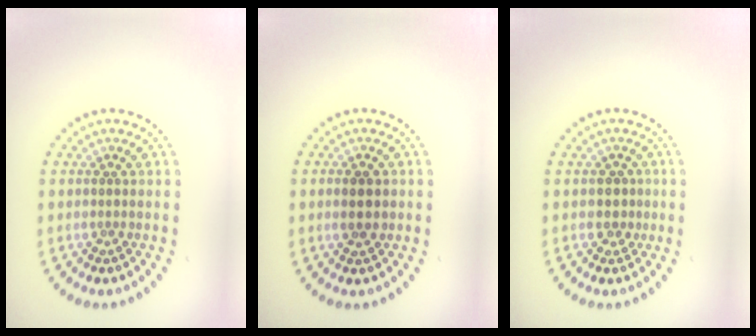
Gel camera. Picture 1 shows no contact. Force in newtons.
{"total": 2.1, "press": 2.1, "slide": 0.1}
{"total": 1.7, "press": 1.3, "slide": 1.0}